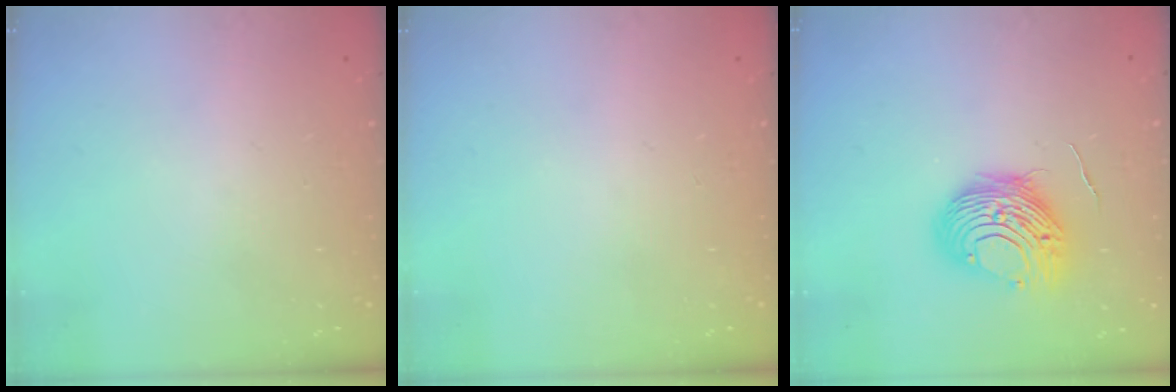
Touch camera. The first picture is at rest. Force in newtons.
{"total": 0.0}
{"total": 11.5, "press": 11.4, "slide": 1.1}